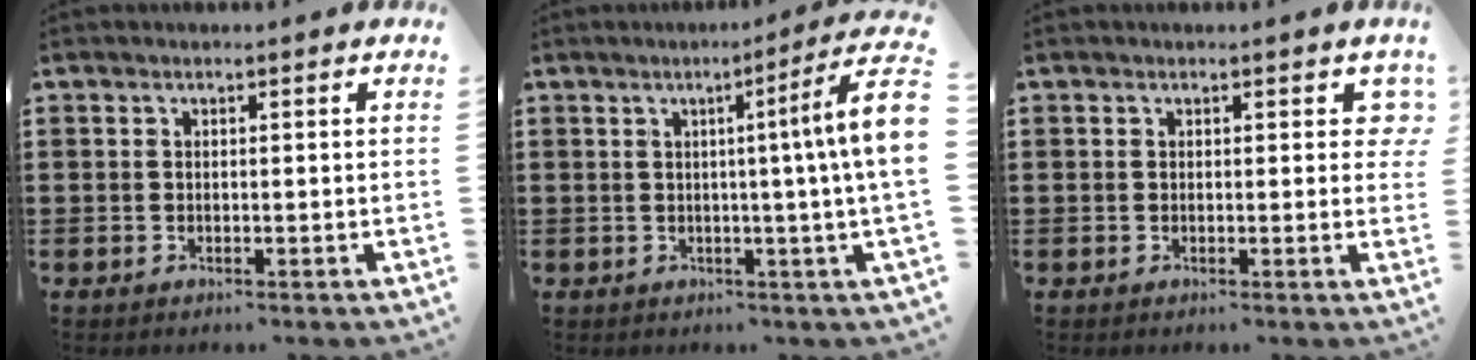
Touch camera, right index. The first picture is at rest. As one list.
[{"total": 8.2, "force": [1.0, -0.7, 8.1], "torque": [-0.130, -0.016, 0.012]}, {"total": 1.5, "force": [0.4, 1.1, 1.0], "torque": [-0.005, 0.001, 0.002]}]